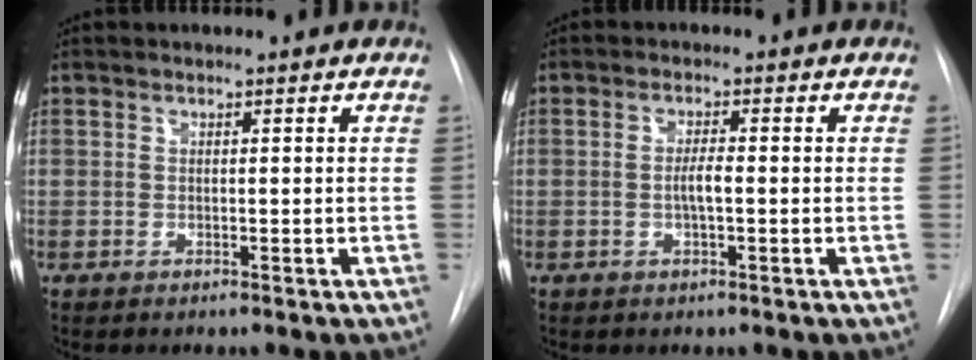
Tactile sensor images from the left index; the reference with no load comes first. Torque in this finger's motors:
{"motor_torque": [0.46, -0.01, 0.17, 0.05]}